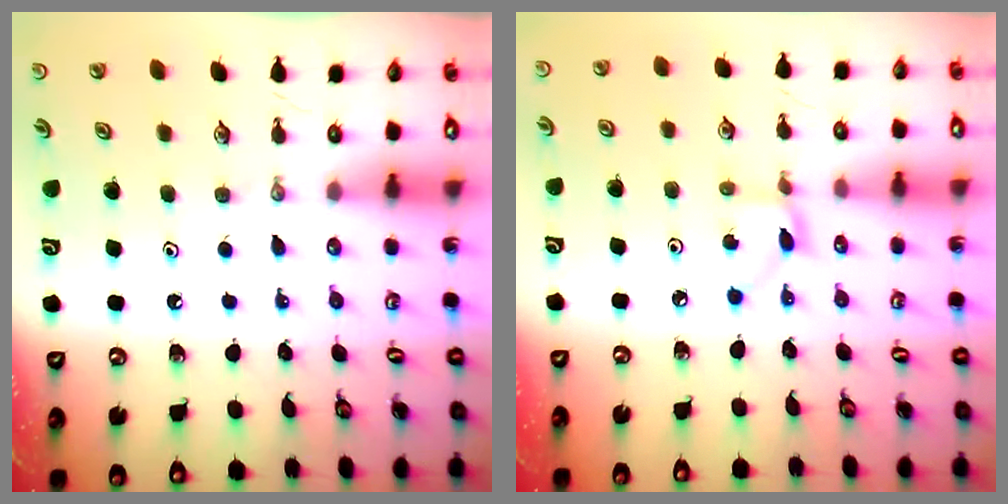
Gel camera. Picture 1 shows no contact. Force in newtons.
{"total": 2.0, "press": 2.0, "slide": 0.1}